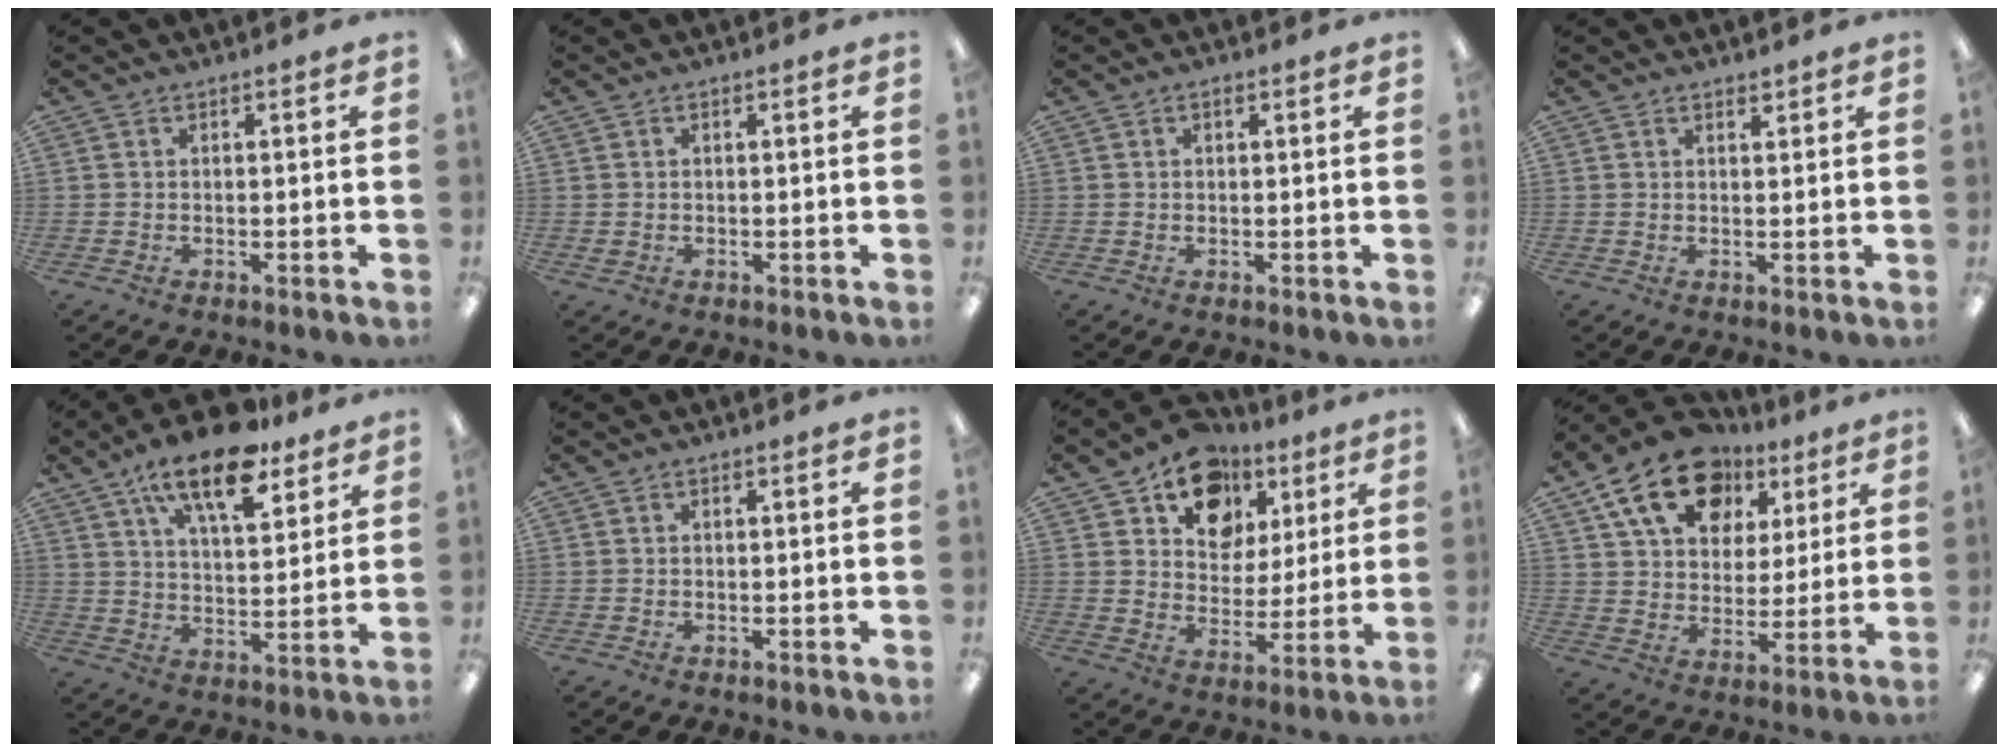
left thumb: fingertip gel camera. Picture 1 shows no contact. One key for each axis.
{"total": 0.5, "fx": 0.2, "fy": 0.4, "fz": 0.2, "tx": -0.004, "ty": 0.005, "tz": 0.003}
{"total": 0.7, "fx": 0.4, "fy": 0.4, "fz": 0.4, "tx": -0.008, "ty": 0.004, "tz": 0.007}
{"total": 1.3, "fx": 1.2, "fy": 0.4, "fz": 0.3, "tx": -0.007, "ty": -0.001, "tz": 0.023}
{"total": 16.6, "fx": 11.6, "fy": 6.7, "fz": 9.9, "tx": -0.154, "ty": -0.056, "tz": 0.193}
{"total": 0.0}
{"total": 13.7, "fx": 8.6, "fy": 9.9, "fz": 4.1, "tx": -0.062, "ty": -0.051, "tz": 0.162}
{"total": 17.5, "fx": 9.9, "fy": 11.9, "fz": 8.2, "tx": -0.133, "ty": -0.045, "tz": 0.183}